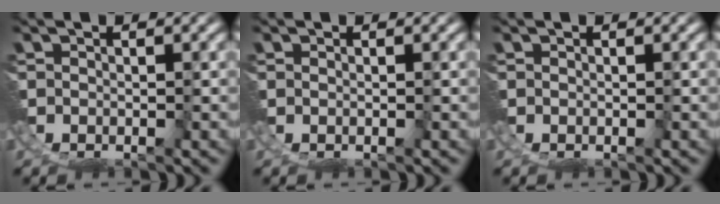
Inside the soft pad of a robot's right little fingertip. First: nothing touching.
{"total": 0.9, "force": [0.1, -0.8, -0.4], "torque": [0.008, 0.000, 0.003]}
{"total": 0.0}